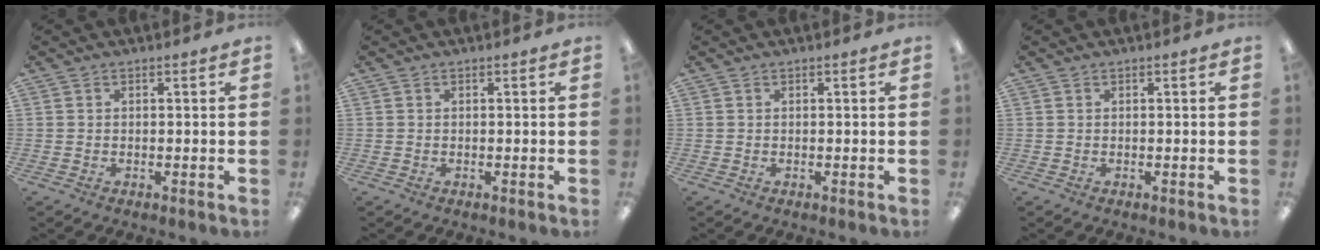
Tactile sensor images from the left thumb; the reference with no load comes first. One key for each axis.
{"total": 0.0}
{"total": 0.0}
{"total": 0.0}